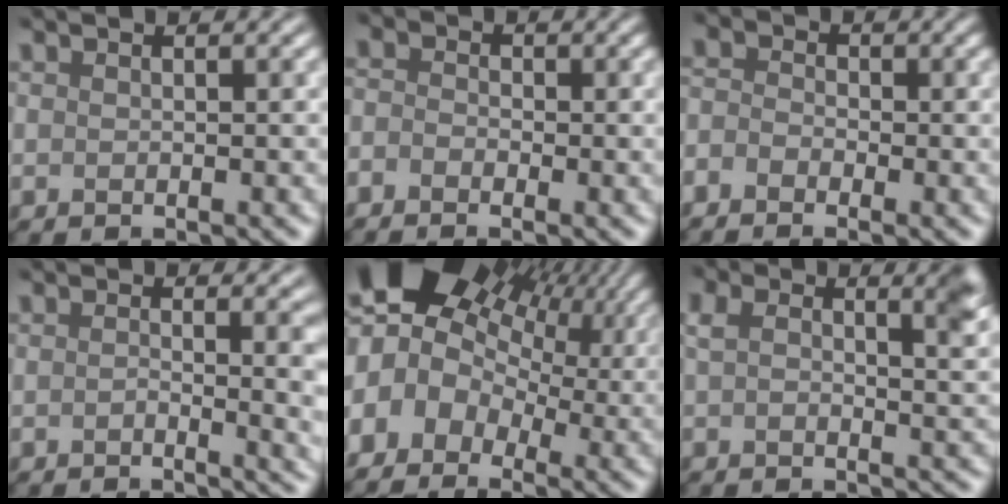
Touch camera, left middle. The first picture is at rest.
{"total": 2.5, "force": [-2.2, -0.3, -1.0], "torque": [-0.006, -0.001, -0.018]}
{"total": 2.7, "force": [-2.5, 0.0, -0.9], "torque": [-0.008, -0.003, -0.024]}
{"total": 3.9, "force": [-0.5, 1.3, 3.6], "torque": [-0.034, 0.006, 0.007]}
{"total": 12.3, "force": [2.4, 9.6, 7.3], "torque": [-0.153, 0.019, 0.056]}
{"total": 2.4, "force": [0.4, 0.7, 2.3], "torque": [-0.029, 0.014, 0.014]}